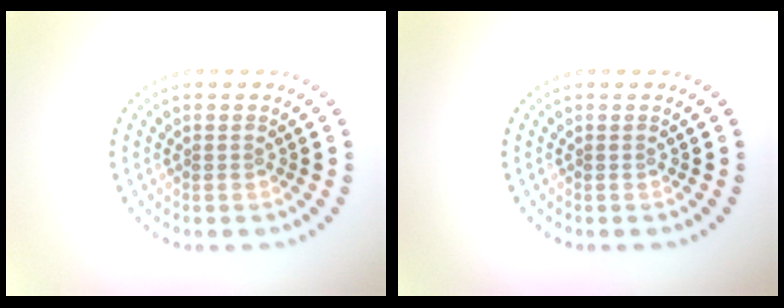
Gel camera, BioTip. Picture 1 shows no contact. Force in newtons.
{"total": 0.0}